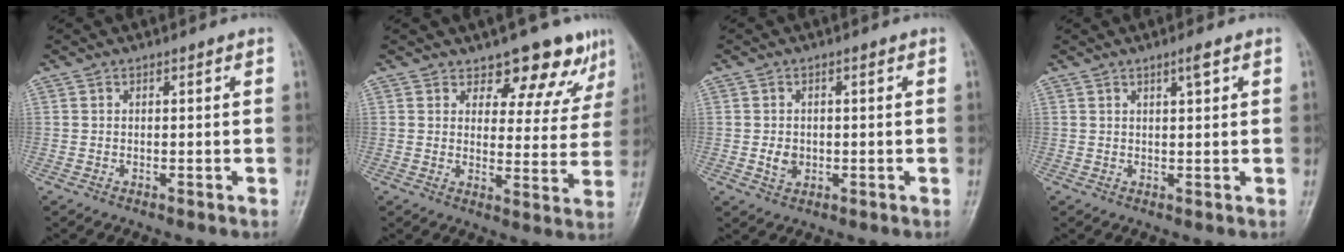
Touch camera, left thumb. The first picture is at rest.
{"total": 10.1, "force": [8.1, 4.8, 3.4], "torque": [0.002, -0.054, 0.091]}
{"total": 2.8, "force": [-0.4, 2.3, 1.6], "torque": [-0.021, 0.000, -0.004]}
{"total": 2.0, "force": [1.1, 0.3, 1.6], "torque": [-0.026, -0.005, 0.020]}